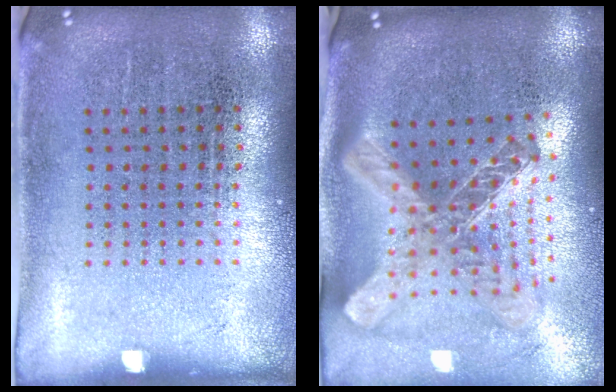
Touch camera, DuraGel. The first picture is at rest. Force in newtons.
{"total": 2.8, "press": 2.1, "slide": 1.9}